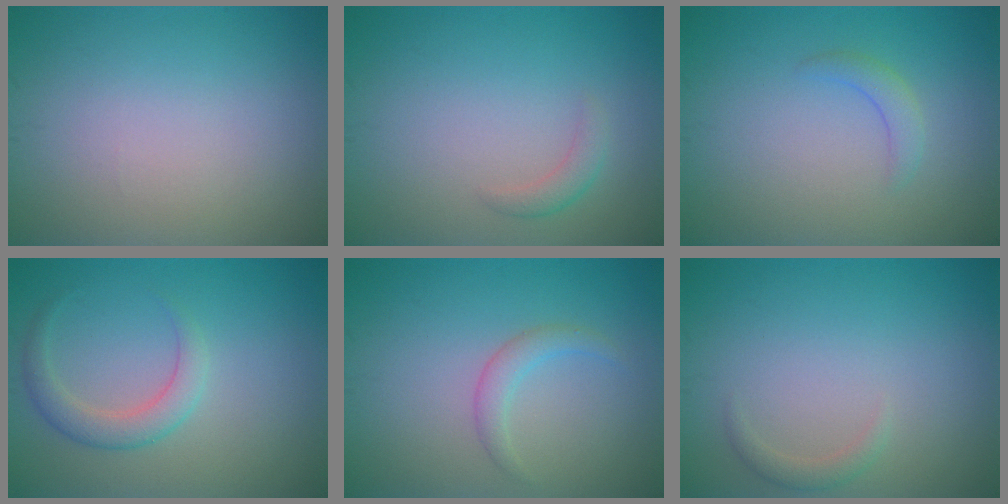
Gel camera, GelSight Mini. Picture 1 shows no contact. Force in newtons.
{"total": 1.4, "press": 1.4, "slide": 0.0}
{"total": 1.5, "press": 1.5, "slide": 0.2}
{"total": 2.6, "press": 2.6, "slide": 0.2}
{"total": 1.7, "press": 1.7, "slide": 0.1}
{"total": 1.1, "press": 1.1, "slide": 0.1}